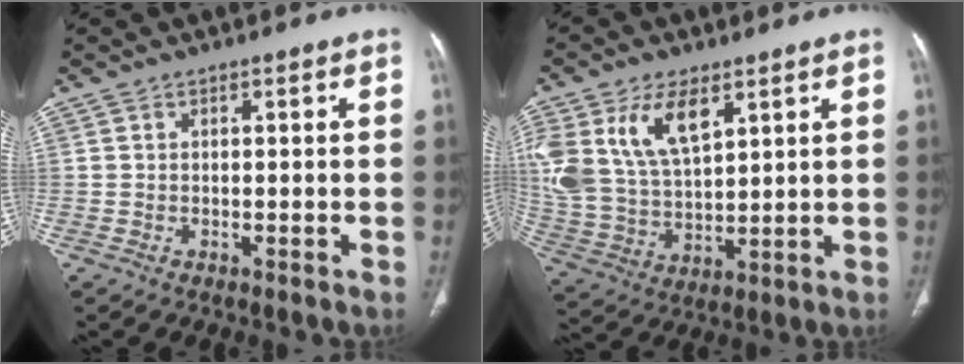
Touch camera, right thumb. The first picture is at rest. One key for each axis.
{"total": 17.2, "fx": 7.6, "fy": 9.5, "fz": 12.1, "tx": -0.246, "ty": -0.023, "tz": 0.157}